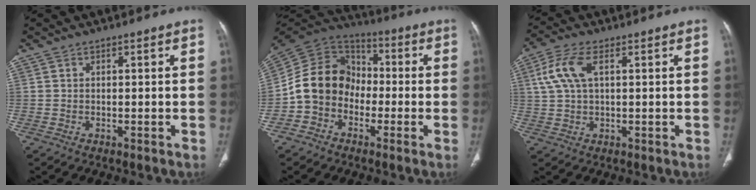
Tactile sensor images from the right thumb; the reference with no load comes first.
{"total": 13.1, "force": [-3.0, 10.9, 6.8], "torque": [-0.108, 0.049, -0.068]}
{"total": 7.3, "force": [2.1, 3.5, 6.0], "torque": [-0.144, 0.014, 0.044]}